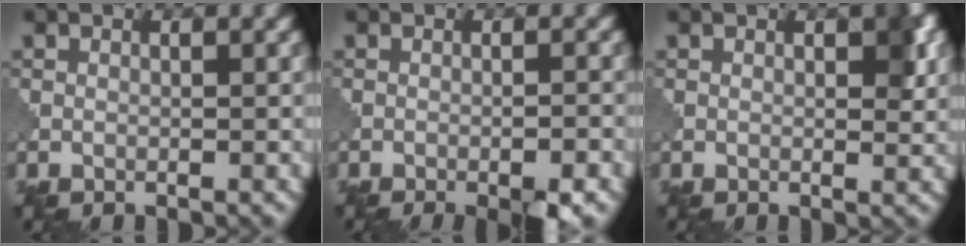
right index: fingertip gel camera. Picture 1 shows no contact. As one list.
[{"total": 4.0, "force": [-2.4, 0.8, 3.1], "torque": [-0.042, 0.003, -0.033]}, {"total": 2.4, "force": [0.6, 1.0, 2.1], "torque": [-0.022, 0.000, 0.008]}]